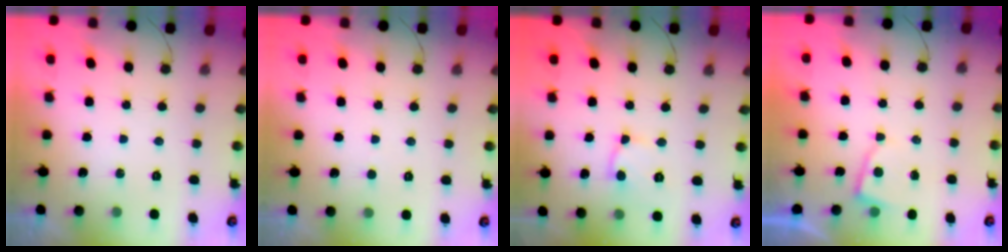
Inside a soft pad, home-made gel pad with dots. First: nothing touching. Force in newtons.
{"total": 2.5, "press": 2.4, "slide": 0.3}
{"total": 7.4, "press": 7.4, "slide": 0.9}
{"total": 3.2, "press": 3.2, "slide": 0.5}